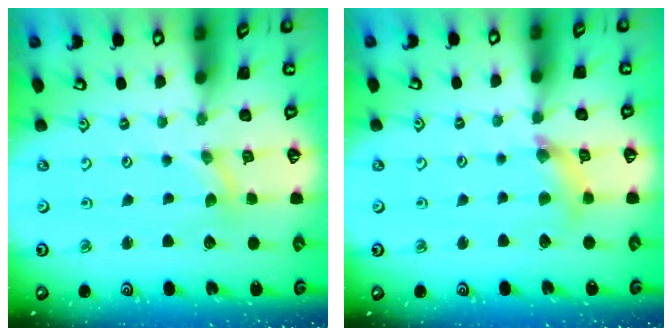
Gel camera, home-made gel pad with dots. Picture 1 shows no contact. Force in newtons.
{"total": 6.7, "press": 6.6, "slide": 0.7}